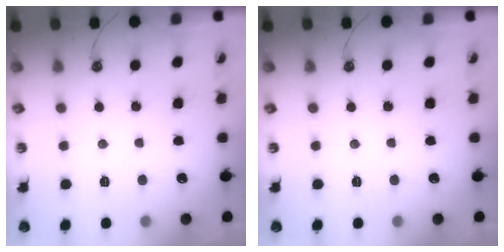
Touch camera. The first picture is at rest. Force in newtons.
{"total": 0.0}